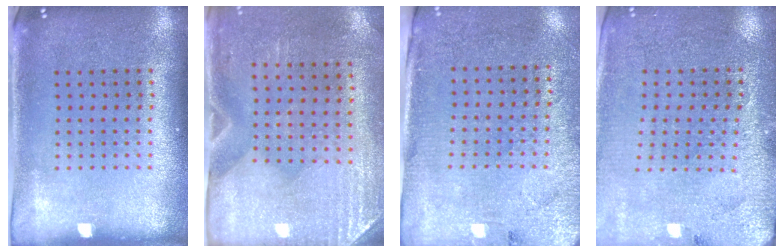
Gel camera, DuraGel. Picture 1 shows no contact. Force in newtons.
{"total": 2.9, "press": 2.5, "slide": 1.5}
{"total": 2.7, "press": 2.4, "slide": 1.3}
{"total": 2.9, "press": 2.8, "slide": 0.4}